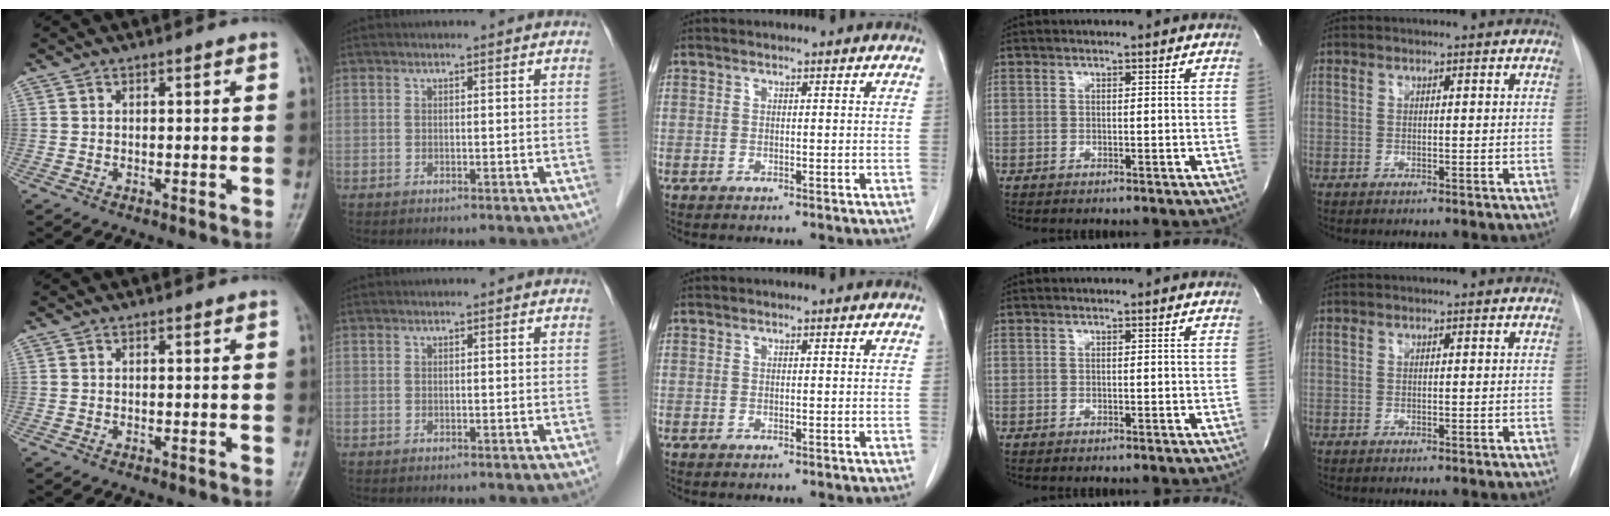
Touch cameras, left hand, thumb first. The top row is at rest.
{}